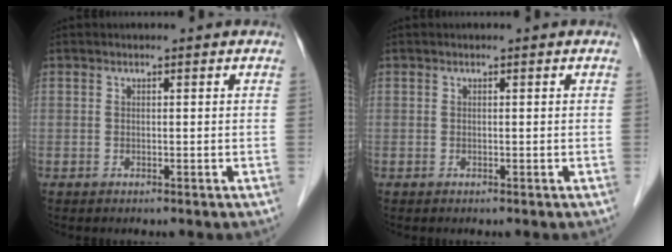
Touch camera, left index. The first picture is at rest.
{"total": 0.0}